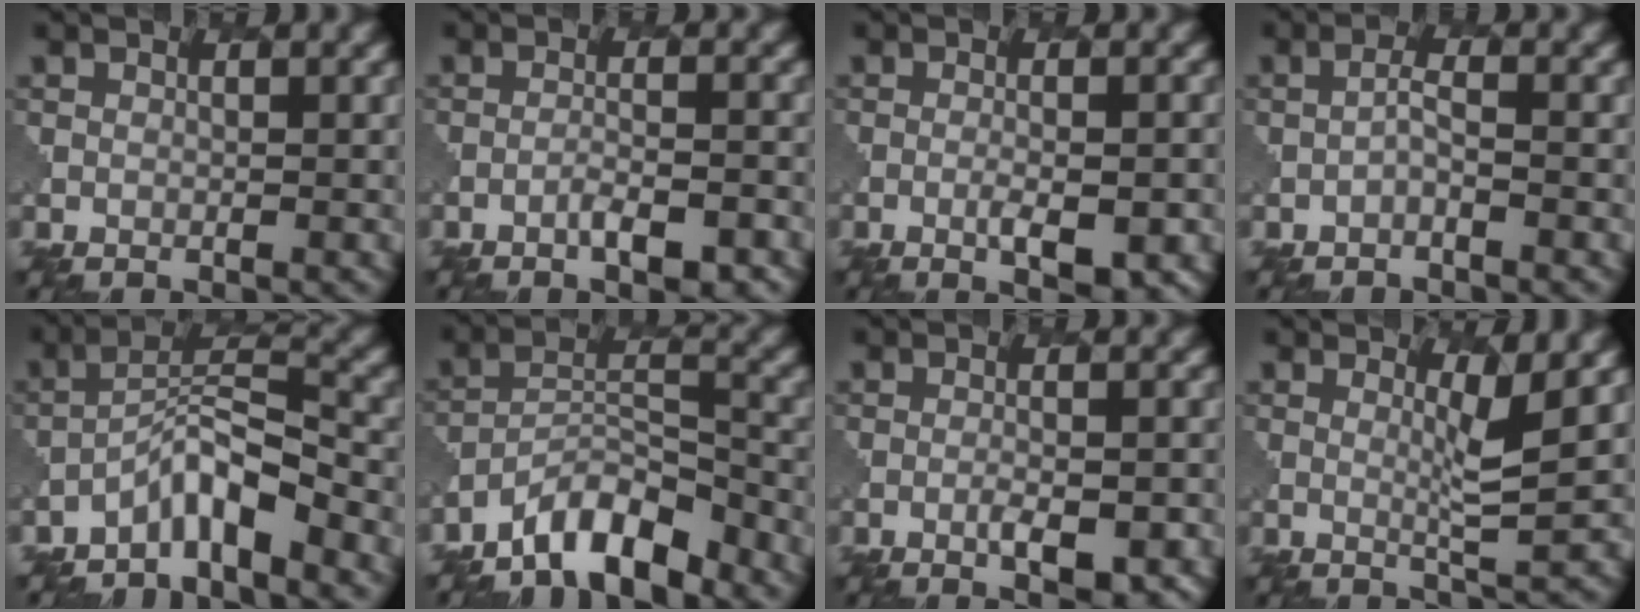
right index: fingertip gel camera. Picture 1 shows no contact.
{"total": 3.0, "force": [-1.7, 0.6, 2.3], "torque": [-0.043, 0.003, -0.028]}
{"total": 3.4, "force": [-1.1, 0.9, 3.1], "torque": [-0.054, -0.006, -0.011]}
{"total": 0.9, "force": [-0.5, 0.1, 0.8], "torque": [-0.018, 0.006, -0.009]}
{"total": 4.9, "force": [-3.5, 1.1, 3.1], "torque": [-0.054, 0.009, -0.068]}
{"total": 6.7, "force": [-5.4, 2.2, 3.3], "torque": [-0.045, 0.005, -0.097]}
{"total": 3.6, "force": [-1.5, 1.0, 3.2], "torque": [-0.057, -0.006, -0.015]}
{"total": 2.8, "force": [1.0, 0.3, 2.6], "torque": [-0.044, -0.005, 0.017]}